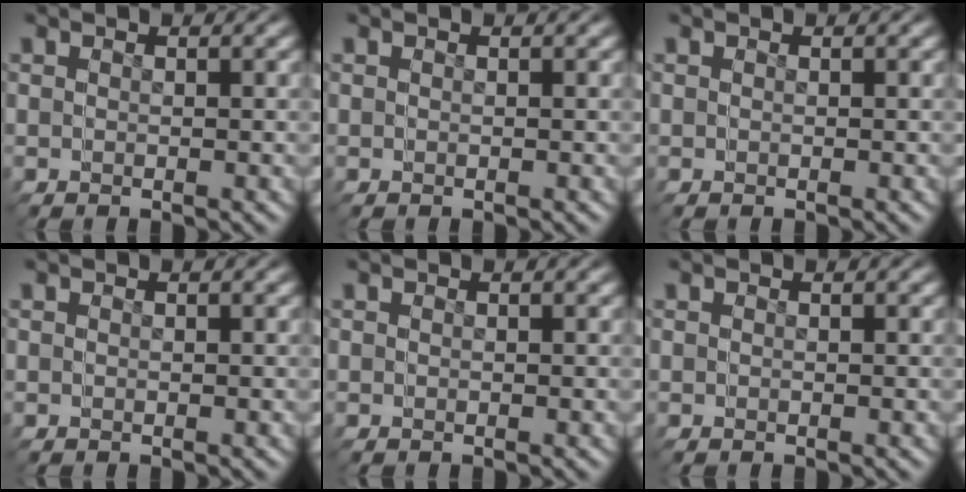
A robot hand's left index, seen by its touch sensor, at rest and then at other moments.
{"total": 0.0}
{"total": 0.0}
{"total": 0.0}
{"total": 0.0}
{"total": 0.0}